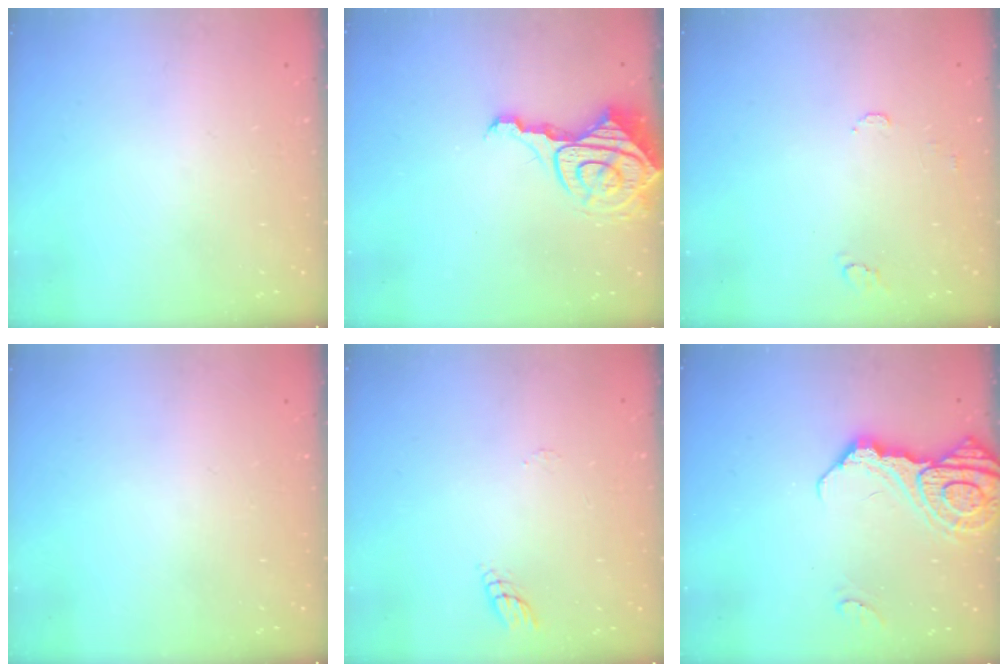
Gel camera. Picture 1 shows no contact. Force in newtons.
{"total": 10.1, "press": 10.0, "slide": 0.9}
{"total": 5.2, "press": 5.2, "slide": 0.4}
{"total": 0.0}
{"total": 6.6, "press": 6.5, "slide": 0.8}
{"total": 15.5, "press": 15.3, "slide": 1.8}